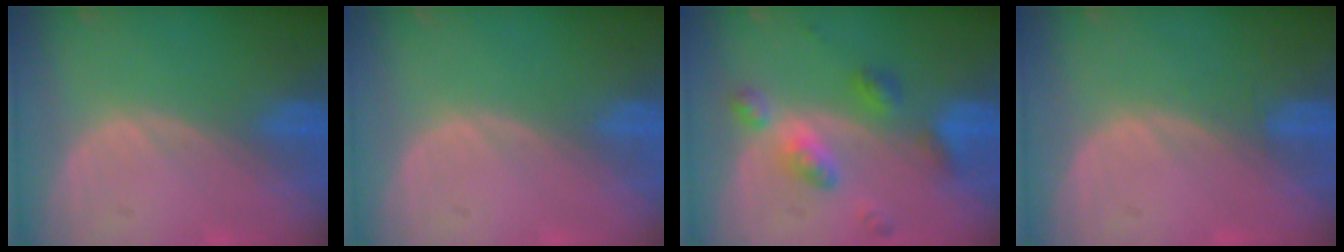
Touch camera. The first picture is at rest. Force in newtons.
{"total": 0.0}
{"total": 6.0, "press": 6.0, "slide": 0.4}
{"total": 0.6, "press": 0.6, "slide": 0.2}